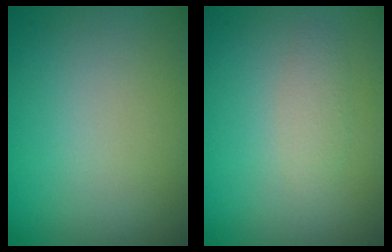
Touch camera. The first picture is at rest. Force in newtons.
{"total": 1.1, "press": 1.1, "slide": 0.0}